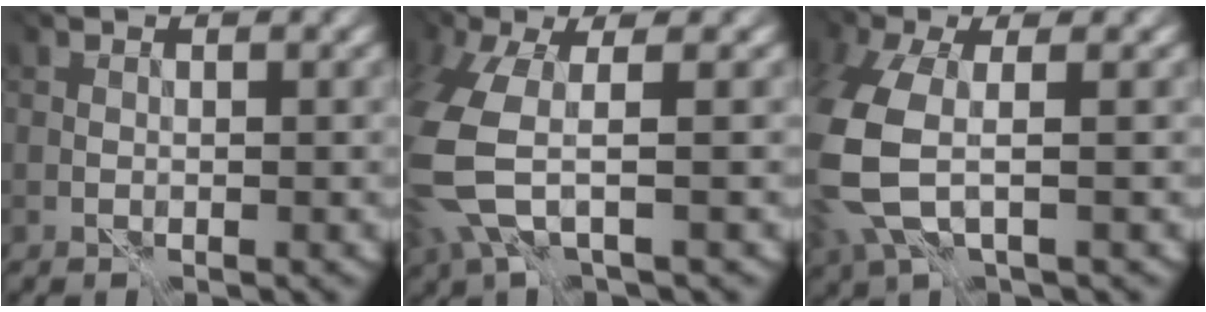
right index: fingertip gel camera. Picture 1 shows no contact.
{"total": 6.9, "force": [-1.8, 3.1, 5.9], "torque": [-0.176, -0.020, -0.034]}
{"total": 7.3, "force": [-1.3, 4.0, 6.0], "torque": [-0.178, -0.019, -0.025]}